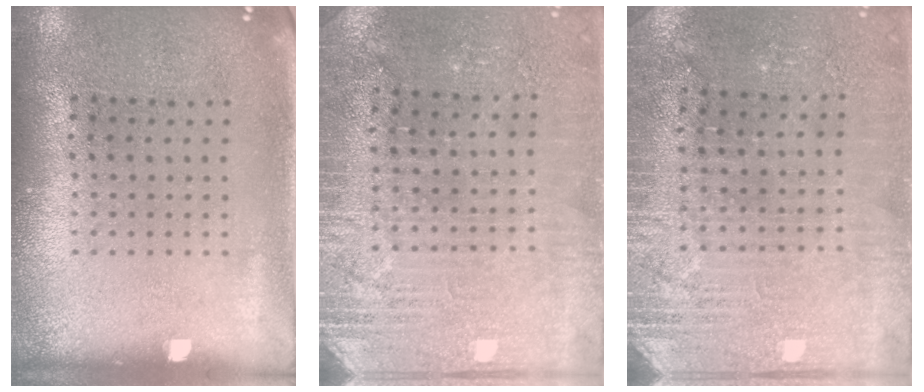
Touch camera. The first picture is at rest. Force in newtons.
{"total": 3.0, "press": 2.9, "slide": 0.5}
{"total": 3.0, "press": 2.9, "slide": 0.5}